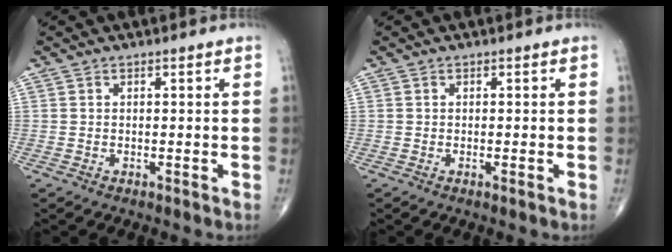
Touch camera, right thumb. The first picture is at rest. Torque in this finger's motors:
{"motor_torque": [-0.49, 0.11, -0.28, -0.01, -0.06]}